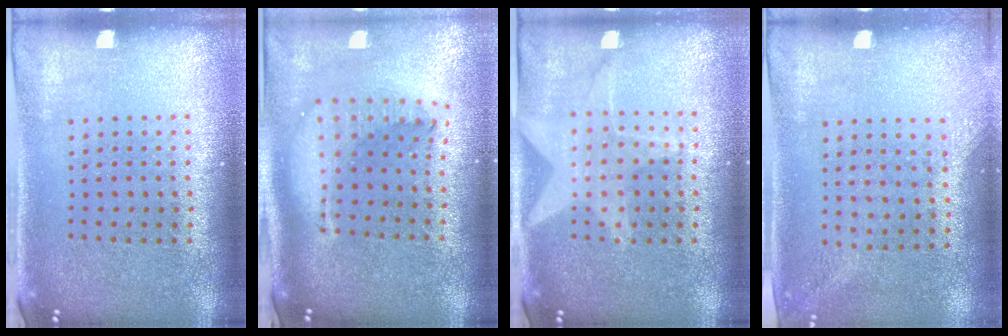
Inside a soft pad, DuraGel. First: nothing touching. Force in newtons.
{"total": 2.2, "press": 1.7, "slide": 1.4}
{"total": 1.5, "press": 1.5, "slide": 0.1}
{"total": 1.4, "press": 1.0, "slide": 0.9}